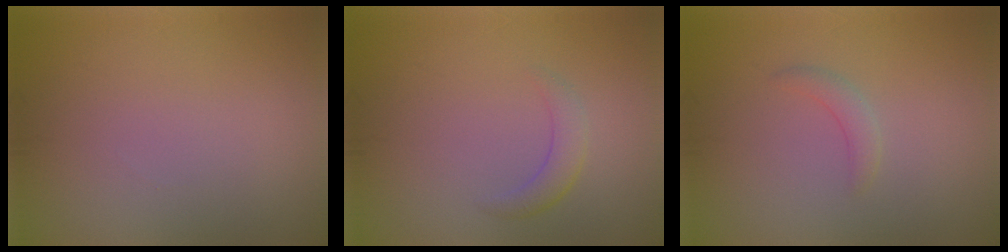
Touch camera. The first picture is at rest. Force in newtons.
{"total": 1.7, "press": 1.7, "slide": 0.1}
{"total": 1.4, "press": 1.4, "slide": 0.1}